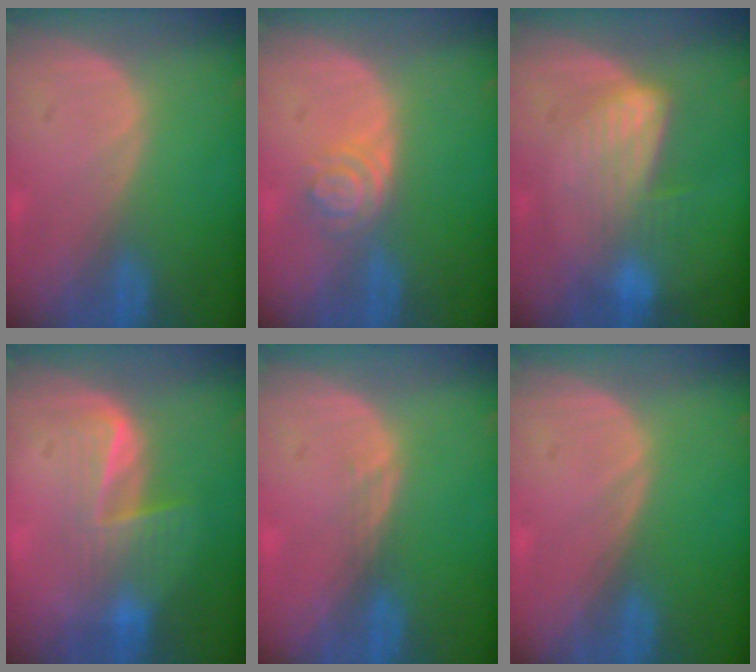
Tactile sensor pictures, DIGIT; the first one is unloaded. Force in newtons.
{"total": 4.3, "press": 3.7, "slide": 2.2}
{"total": 6.9, "press": 6.2, "slide": 2.9}
{"total": 6.0, "press": 5.7, "slide": 1.8}
{"total": 1.1, "press": 0.9, "slide": 0.7}
{"total": 0.0}